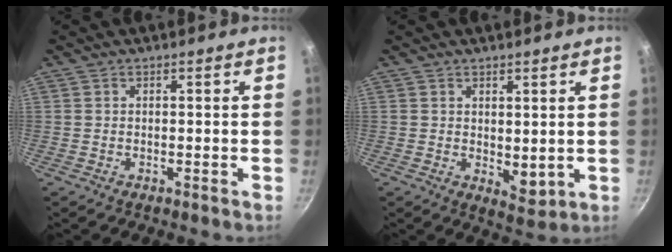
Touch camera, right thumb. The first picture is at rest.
{"total": 4.3, "force": [1.3, 2.5, 3.2], "torque": [-0.039, -0.019, 0.024]}